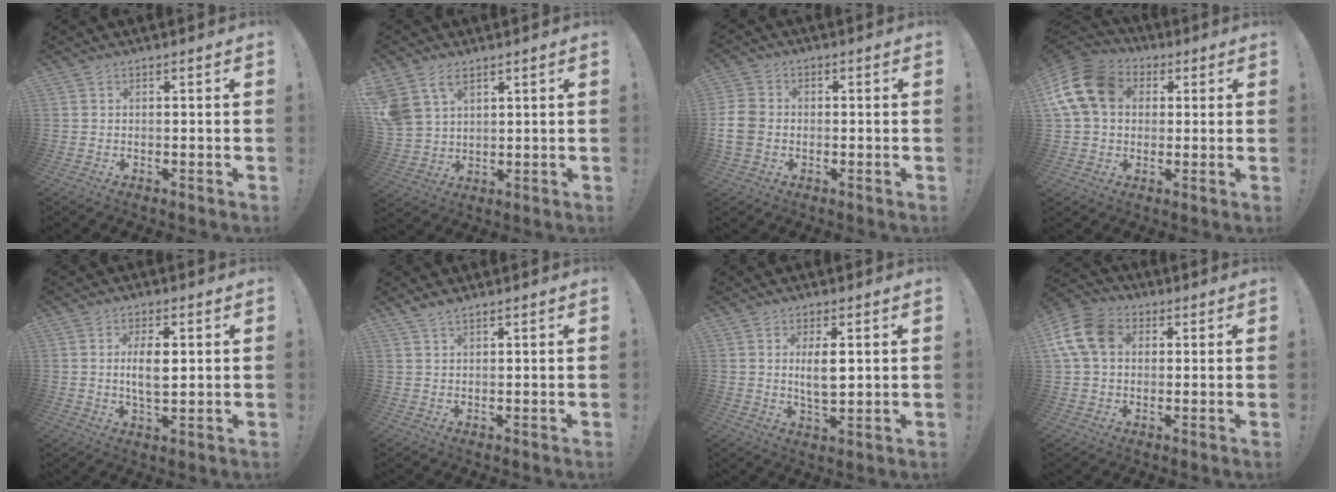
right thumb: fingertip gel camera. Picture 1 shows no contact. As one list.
[{"total": 8.1, "force": [5.0, 5.2, 3.7], "torque": [-0.083, -0.020, 0.105]}, {"total": 8.7, "force": [-1.2, 6.8, 5.2], "torque": [-0.120, 0.003, -0.020]}, {"total": 16.2, "force": [3.8, 12.3, 9.9], "torque": [-0.188, 0.002, 0.075]}, {"total": 7.0, "force": [1.1, 3.1, 6.2], "torque": [-0.107, -0.007, 0.010]}, {"total": 2.4, "force": [2.0, 0.6, 1.2], "torque": [-0.020, -0.012, 0.036]}, {"total": 6.1, "force": [1.5, 2.4, 5.4], "torque": [-0.098, -0.008, 0.021]}, {"total": 13.1, "force": [3.2, 9.8, 8.1], "torque": [-0.152, 0.003, 0.065]}]